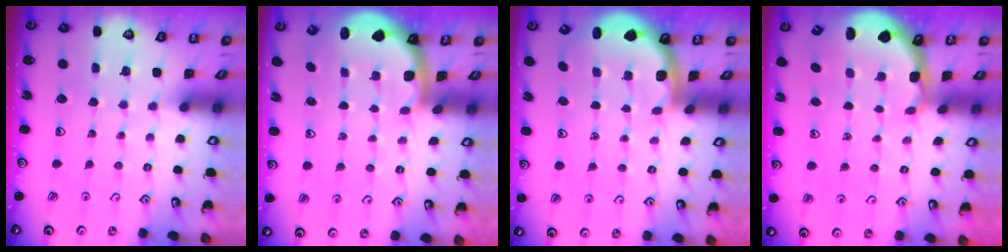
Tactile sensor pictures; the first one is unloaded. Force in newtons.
{"total": 1.9, "press": 1.8, "slide": 0.5}
{"total": 1.6, "press": 1.6, "slide": 0.1}
{"total": 1.8, "press": 1.7, "slide": 0.4}